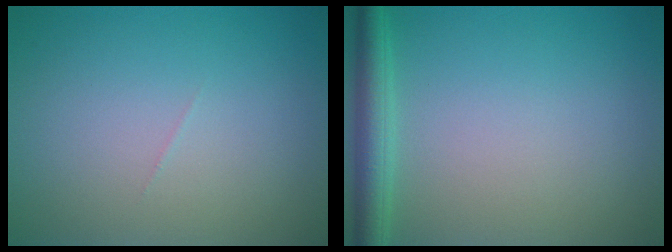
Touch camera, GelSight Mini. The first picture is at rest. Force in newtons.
{"total": 3.1, "press": 3.1, "slide": 0.1}